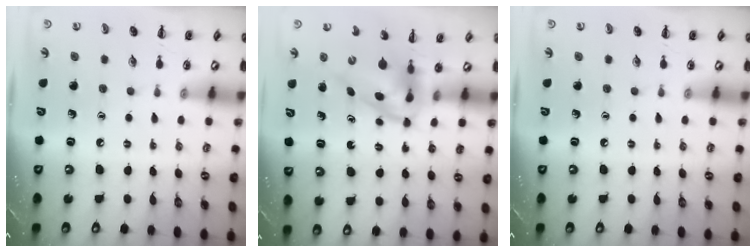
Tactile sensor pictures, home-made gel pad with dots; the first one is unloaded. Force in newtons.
{"total": 3.7, "press": 3.7, "slide": 0.6}
{"total": 0.0}